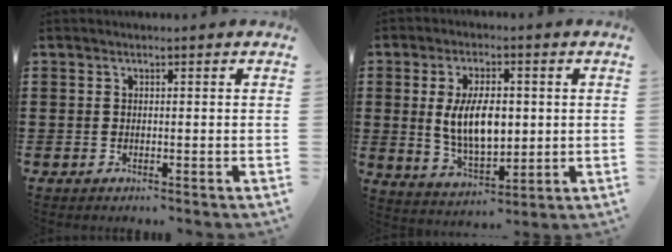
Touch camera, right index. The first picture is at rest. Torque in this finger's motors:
{"motor_torque": [2.14, 0.00, 1.05, 0.21]}